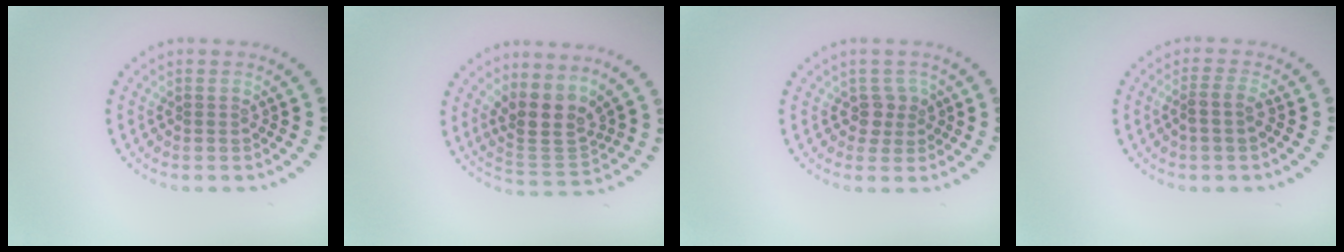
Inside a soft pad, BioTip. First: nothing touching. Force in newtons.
{"total": 4.0, "press": 3.3, "slide": 2.3}
{"total": 1.8, "press": 1.5, "slide": 1.0}
{"total": 1.7, "press": 1.4, "slide": 1.1}